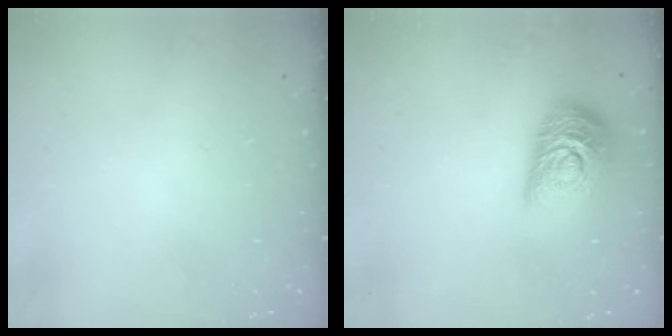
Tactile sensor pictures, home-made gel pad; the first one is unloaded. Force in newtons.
{"total": 15.8, "press": 15.7, "slide": 0.8}